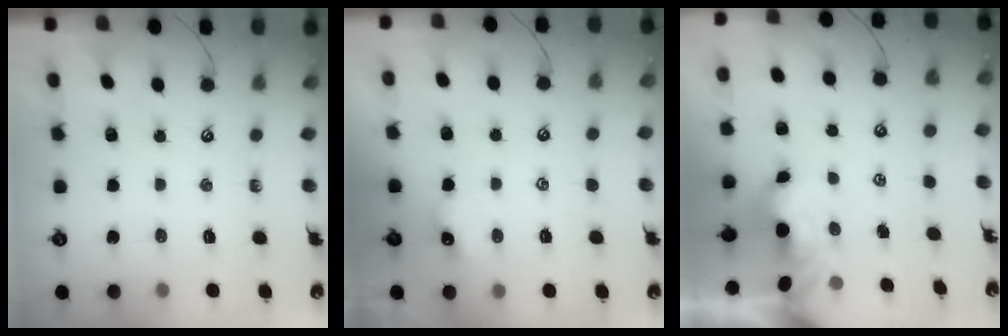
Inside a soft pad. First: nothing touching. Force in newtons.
{"total": 1.3, "press": 1.3, "slide": 0.1}
{"total": 1.7, "press": 1.5, "slide": 0.7}